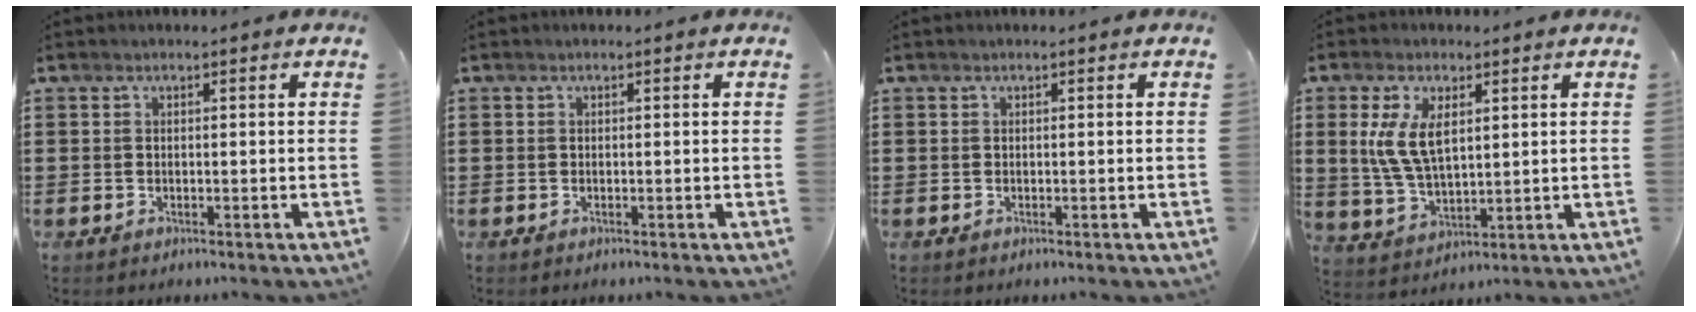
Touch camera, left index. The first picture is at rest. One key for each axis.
{"total": 0.0}
{"total": 0.0}
{"total": 7.5, "fx": 2.2, "fy": 3.7, "fz": 6.2, "tx": -0.141, "ty": 0.004, "tz": 0.035}